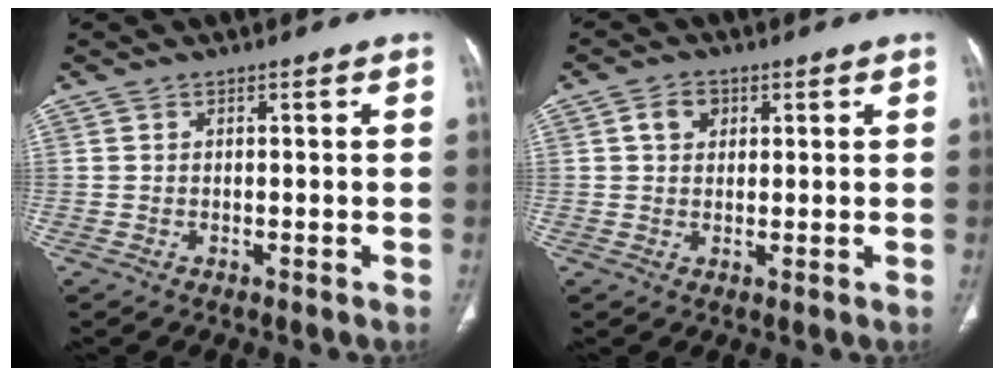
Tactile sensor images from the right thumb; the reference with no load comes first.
{"total": 3.6, "force": [1.2, 2.8, 1.9], "torque": [-0.020, 0.002, 0.022]}